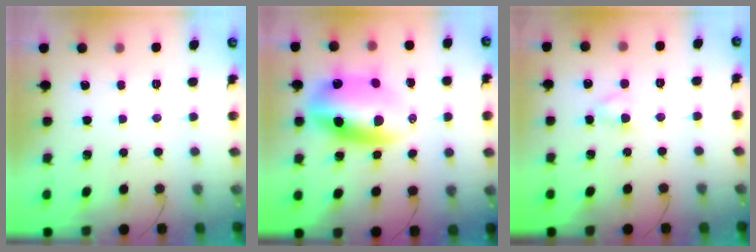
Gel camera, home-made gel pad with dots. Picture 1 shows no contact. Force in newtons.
{"total": 13.9, "press": 13.6, "slide": 3.2}
{"total": 2.9, "press": 2.8, "slide": 0.8}